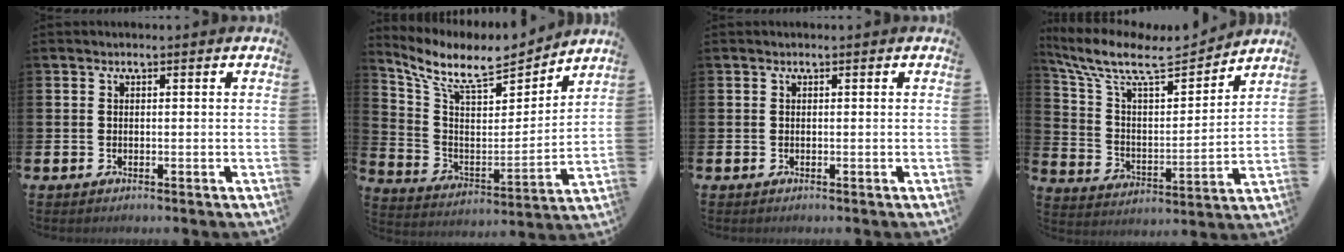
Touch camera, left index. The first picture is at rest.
{"total": 9.8, "force": [8.6, 2.8, 3.9], "torque": [-0.109, -0.060, 0.147]}
{"total": 0.0}
{"total": 10.2, "force": [8.7, 2.7, 4.6], "torque": [-0.119, -0.059, 0.146]}